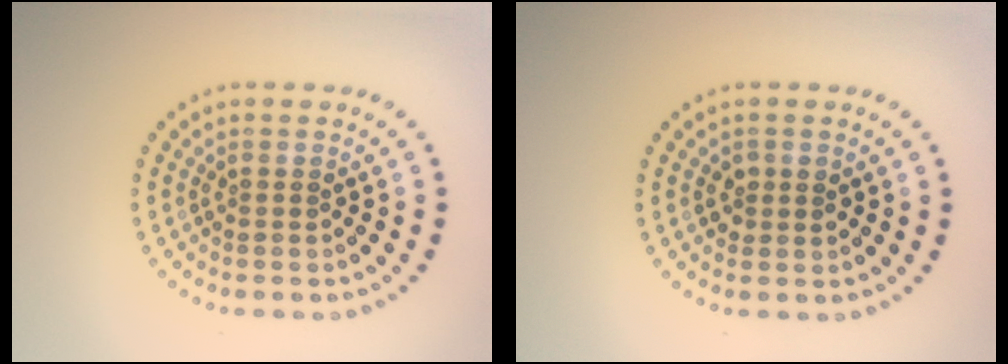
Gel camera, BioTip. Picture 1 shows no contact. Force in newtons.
{"total": 1.2, "press": 1.2, "slide": 0.1}